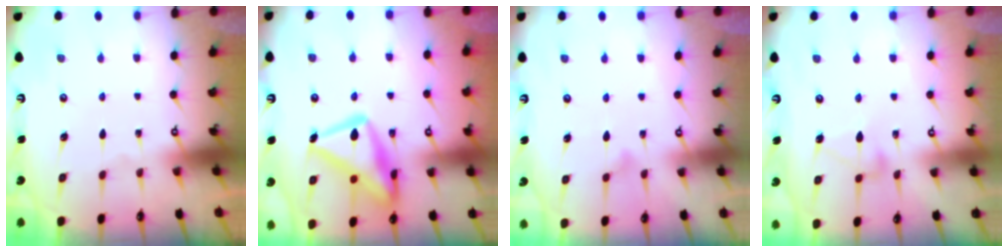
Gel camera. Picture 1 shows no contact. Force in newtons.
{"total": 18.9, "press": 18.9, "slide": 1.3}
{"total": 8.5, "press": 8.5, "slide": 0.5}
{"total": 6.4, "press": 6.4, "slide": 0.3}